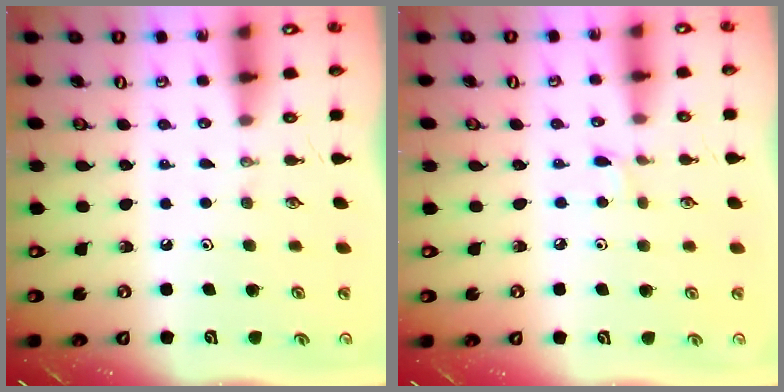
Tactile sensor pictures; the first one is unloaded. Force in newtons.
{"total": 1.8, "press": 1.7, "slide": 0.2}